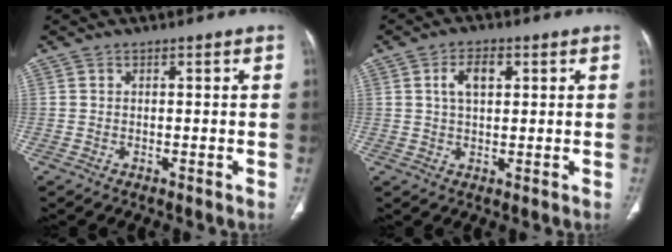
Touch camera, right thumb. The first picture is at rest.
{"total": 5.0, "force": [1.6, 2.7, 3.9], "torque": [-0.068, 0.004, 0.027]}